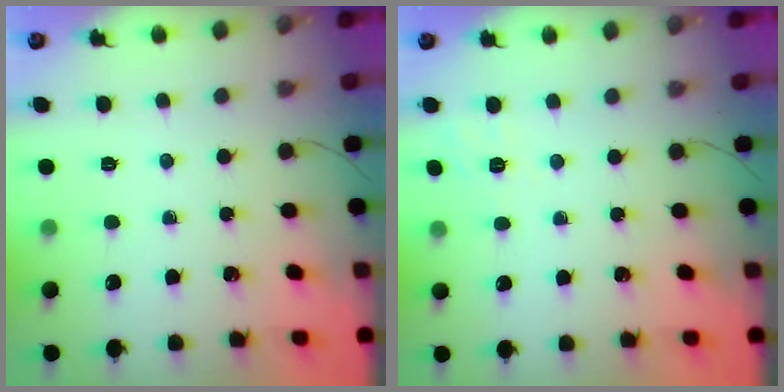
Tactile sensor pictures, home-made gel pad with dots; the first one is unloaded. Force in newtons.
{"total": 1.9, "press": 0.2, "slide": 1.9}